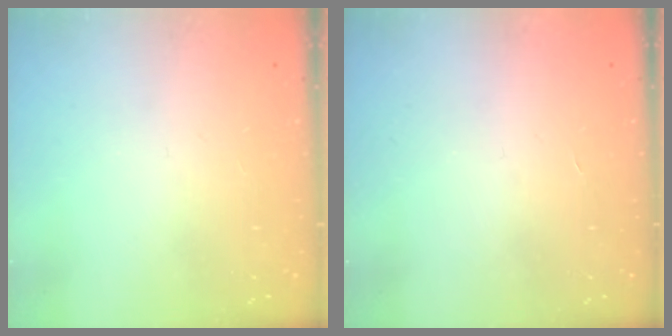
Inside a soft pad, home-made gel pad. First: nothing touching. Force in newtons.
{"total": 1.8, "press": 1.8, "slide": 0.1}